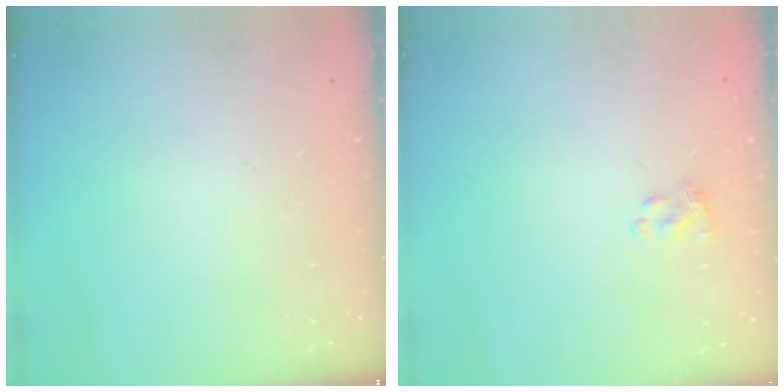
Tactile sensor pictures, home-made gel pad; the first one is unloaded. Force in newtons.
{"total": 1.1, "press": 1.0, "slide": 0.5}